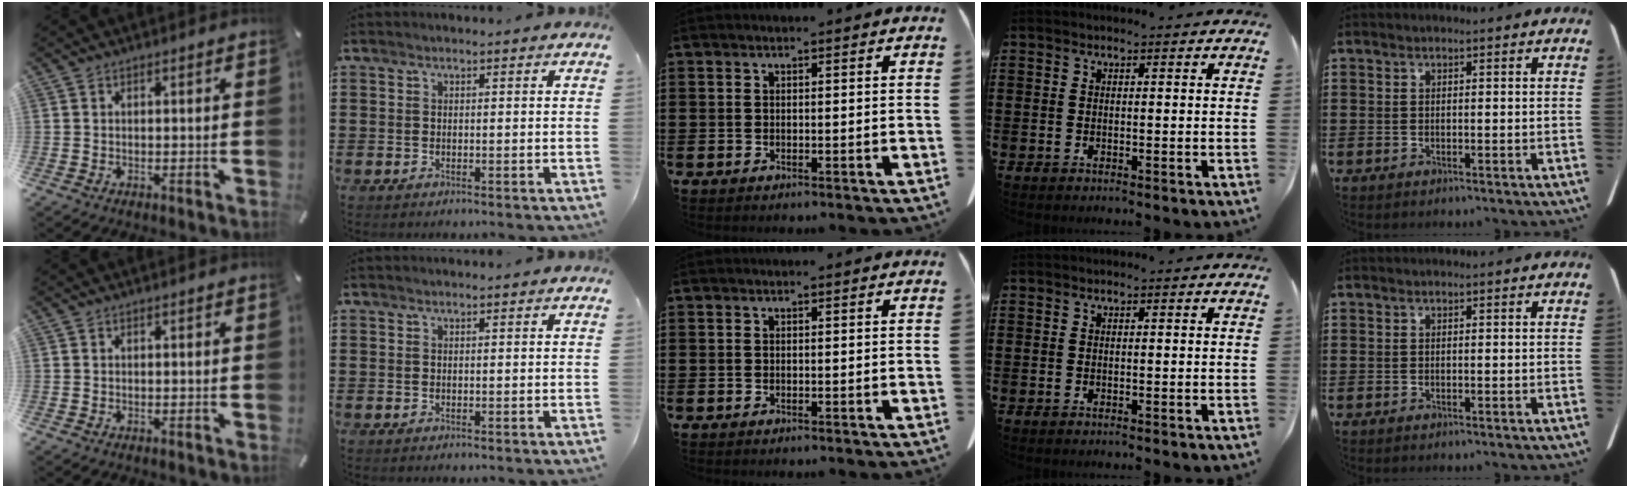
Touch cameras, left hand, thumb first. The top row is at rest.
{}